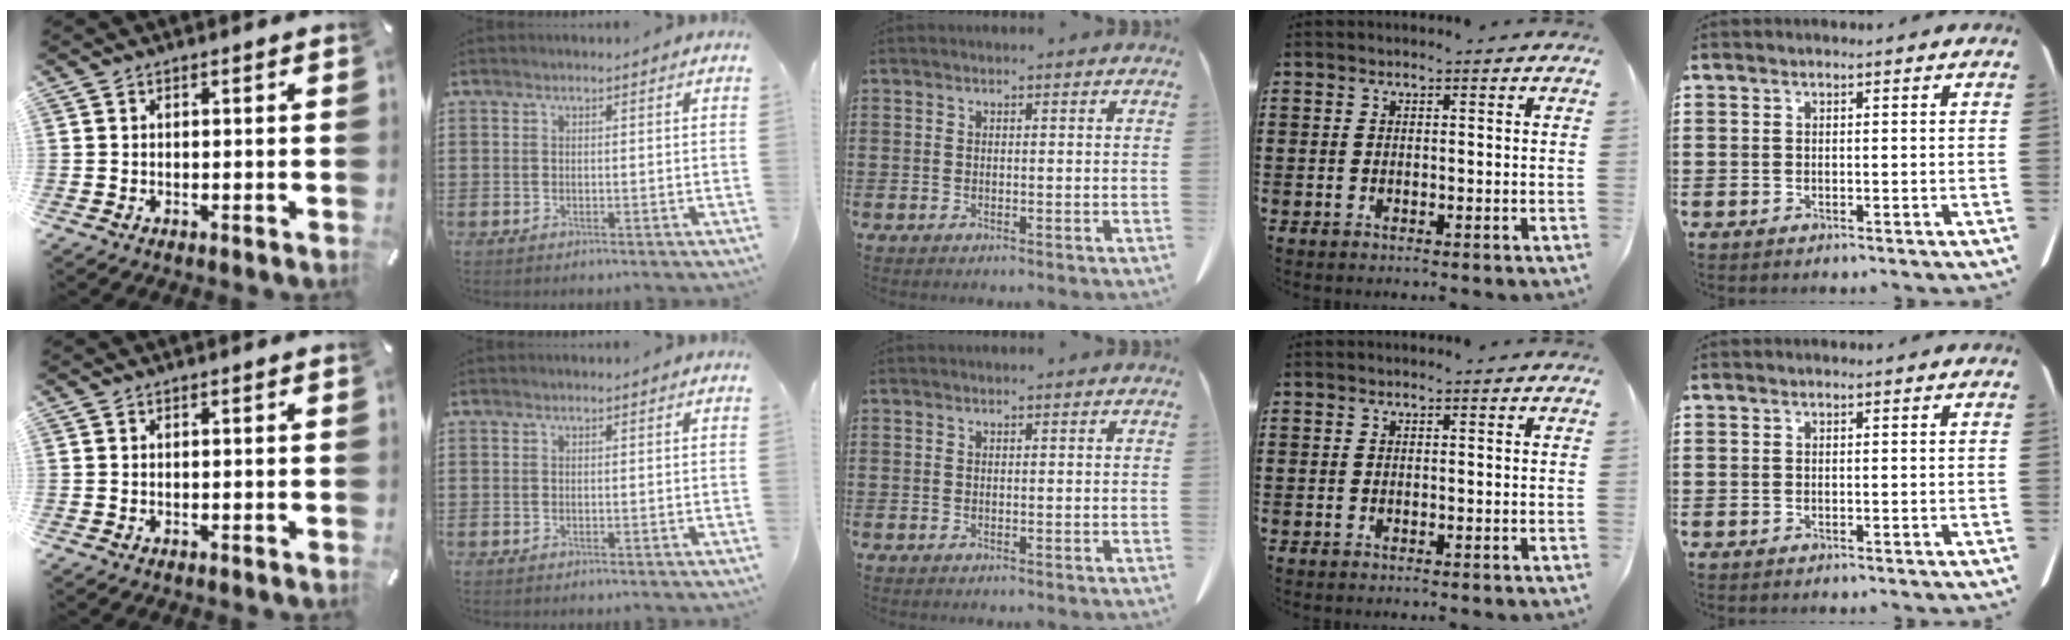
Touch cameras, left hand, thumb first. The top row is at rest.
{}